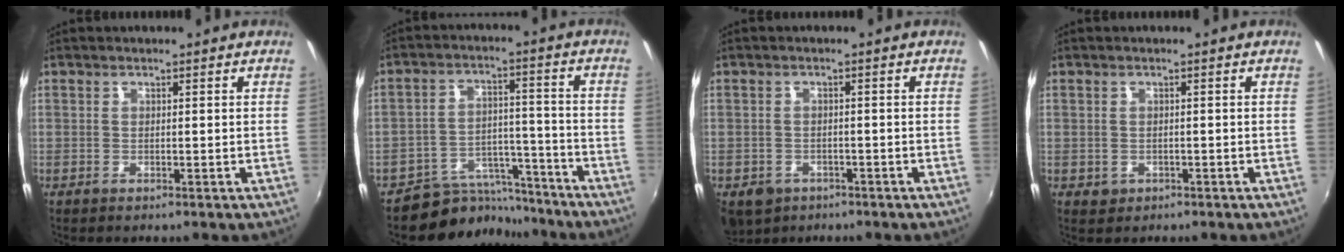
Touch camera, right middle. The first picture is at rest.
{"total": 10.0, "force": [-9.1, 4.1, 0.0], "torque": [-0.005, 0.042, -0.142]}
{"total": 5.5, "force": [-3.0, 4.1, 2.0], "torque": [-0.051, -0.009, -0.044]}
{"total": 1.7, "force": [-0.6, 1.5, 0.6], "torque": [-0.012, -0.004, -0.005]}